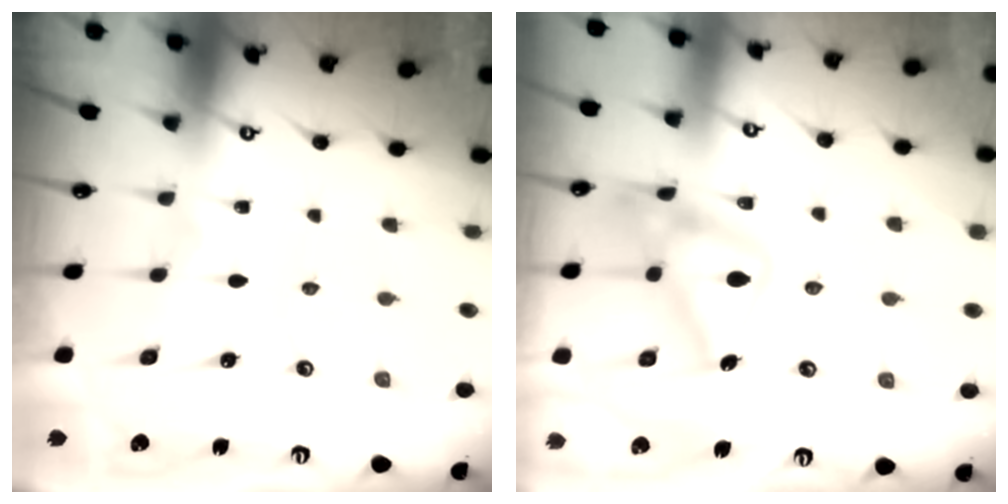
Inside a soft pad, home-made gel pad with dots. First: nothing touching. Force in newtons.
{"total": 17.8, "press": 17.8, "slide": 1.1}